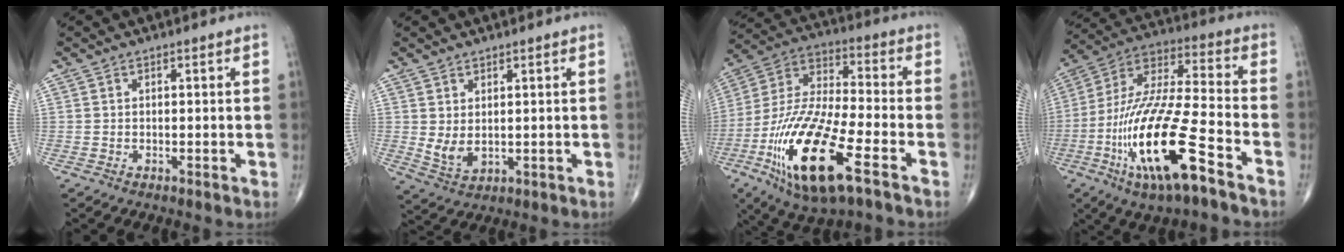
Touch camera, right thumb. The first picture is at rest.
{"total": 4.1, "force": [0.8, 2.4, 3.3], "torque": [-0.059, -0.011, 0.028]}
{"total": 22.5, "force": [-9.6, 6.9, 19.2], "torque": [-0.418, 0.018, -0.173]}
{"total": 22.6, "force": [-9.4, 5.9, 19.6], "torque": [-0.428, 0.025, -0.169]}